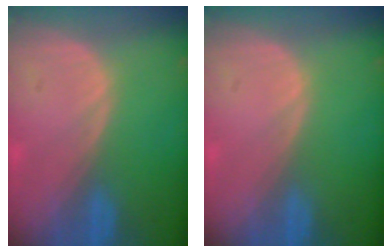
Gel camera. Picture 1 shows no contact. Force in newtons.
{"total": 0.0}